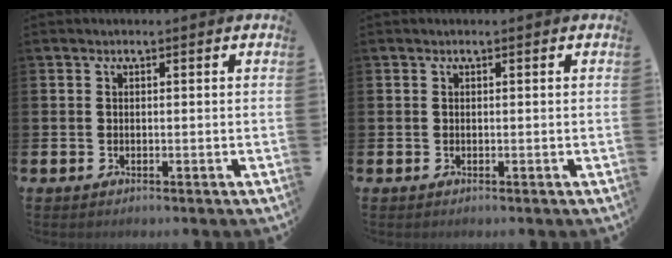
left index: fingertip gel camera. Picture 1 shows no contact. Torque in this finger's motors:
{"motor_torque": [0.04, -0.01, 0.00, -0.01]}